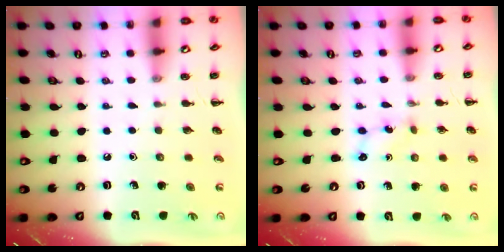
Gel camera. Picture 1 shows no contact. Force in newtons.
{"total": 1.7, "press": 1.6, "slide": 0.6}